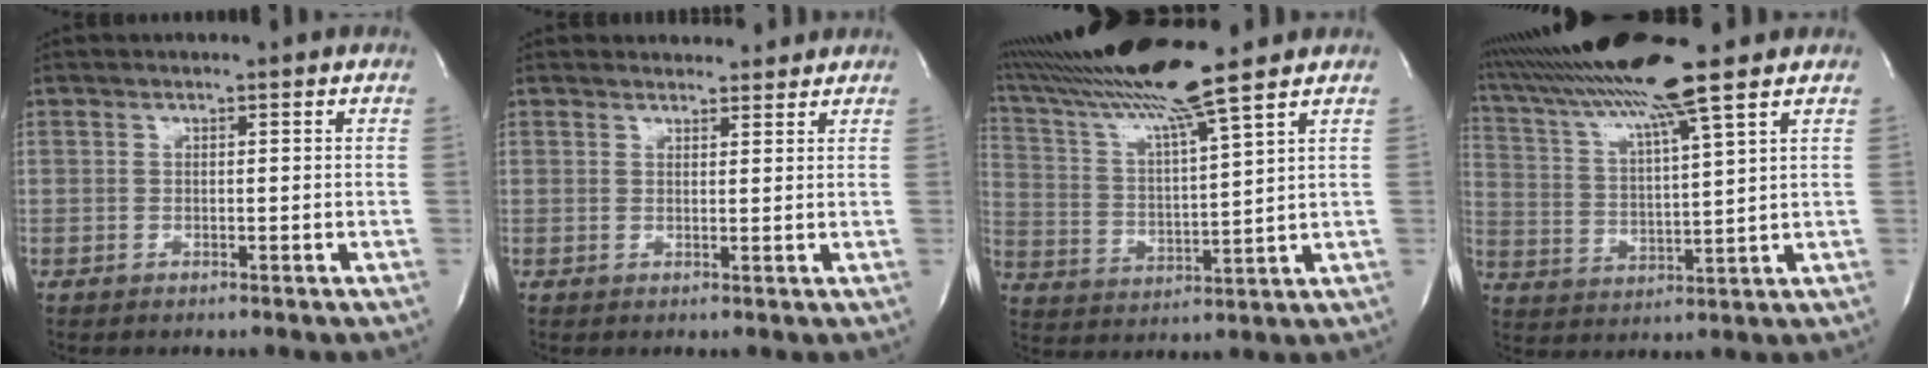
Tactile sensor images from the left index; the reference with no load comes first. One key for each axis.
{"total": 3.4, "fx": 3.2, "fy": 1.0, "fz": 0.0, "tx": -0.005, "ty": 0.009, "tz": 0.039}
{"total": 13.7, "fx": 11.3, "fy": -2.1, "fz": 7.4, "tx": -0.144, "ty": 0.005, "tz": 0.206}
{"total": 14.7, "fx": 11.6, "fy": -1.6, "fz": 8.9, "tx": -0.169, "ty": 0.016, "tz": 0.202}